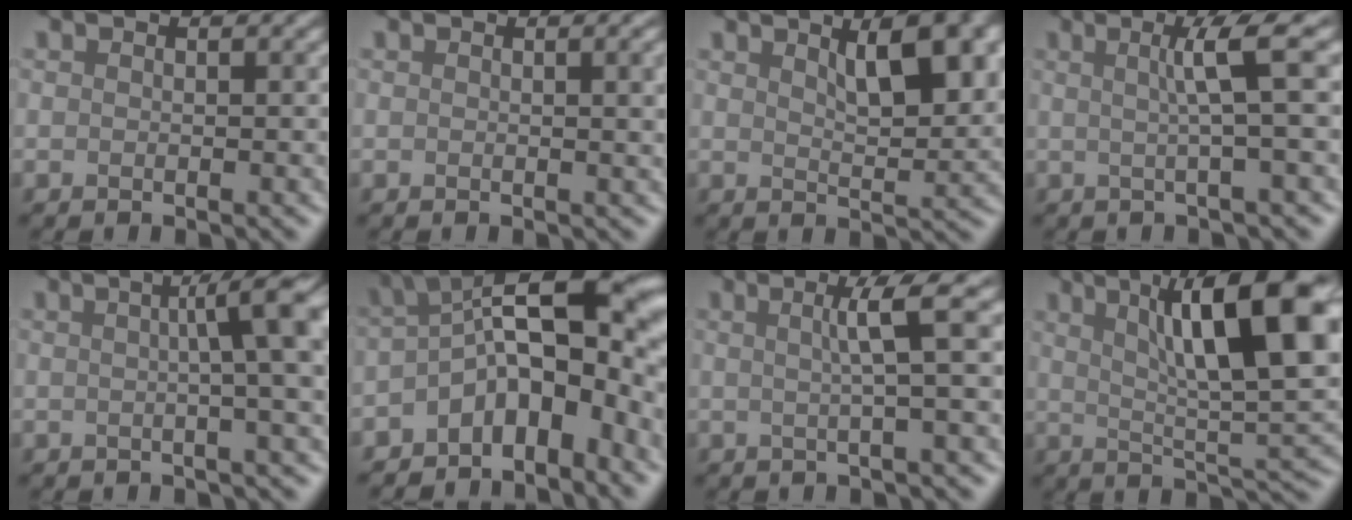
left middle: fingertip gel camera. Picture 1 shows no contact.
{"total": 2.6, "force": [0.7, 1.2, 2.2], "torque": [-0.009, 0.017, -0.010]}
{"total": 5.0, "force": [2.5, 1.0, 4.3], "torque": [-0.045, 0.020, 0.040]}
{"total": 3.1, "force": [0.7, -0.3, 3.0], "torque": [-0.054, 0.010, 0.018]}
{"total": 6.3, "force": [1.2, 0.5, 6.2], "torque": [-0.081, 0.014, 0.023]}
{"total": 10.3, "force": [-2.9, 4.7, 8.8], "torque": [-0.123, 0.027, -0.046]}
{"total": 2.7, "force": [0.6, -0.4, 2.6], "torque": [-0.048, 0.007, 0.015]}
{"total": 11.4, "force": [4.2, 1.9, 10.4], "torque": [-0.145, 0.014, 0.077]}